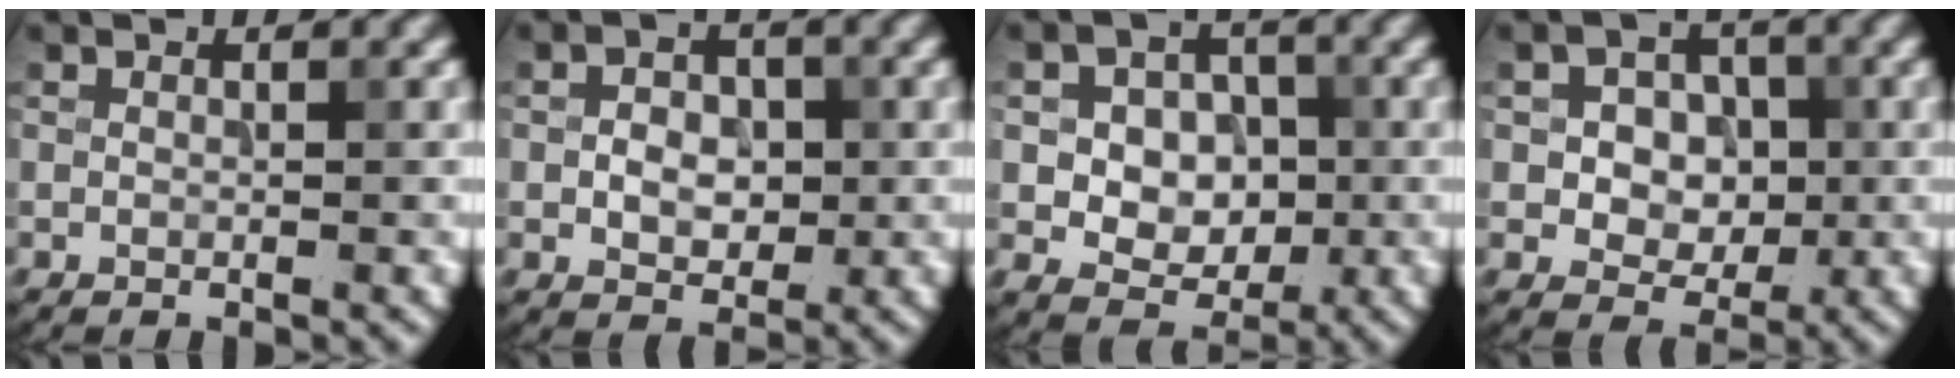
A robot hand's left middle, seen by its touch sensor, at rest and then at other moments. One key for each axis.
{"total": 3.2, "fx": -0.2, "fy": 2.4, "fz": 2.0, "tx": -0.030, "ty": 0.001, "tz": -0.007}
{"total": 6.0, "fx": 0.1, "fy": 4.9, "fz": 3.4, "tx": -0.039, "ty": 0.013, "tz": -0.014}
{"total": 4.6, "fx": 0.2, "fy": 3.8, "fz": 2.6, "tx": -0.031, "ty": 0.007, "tz": -0.012}